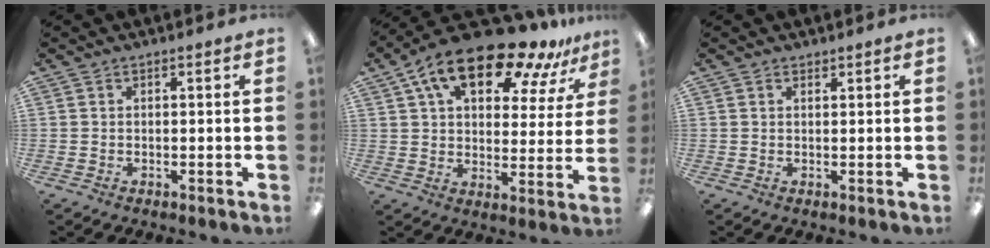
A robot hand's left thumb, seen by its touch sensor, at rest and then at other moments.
{"total": 19.2, "force": [12.3, 8.4, 12.2], "torque": [-0.204, -0.064, 0.208]}
{"total": 0.8, "force": [0.7, 0.3, 0.2], "torque": [-0.004, -0.001, 0.014]}